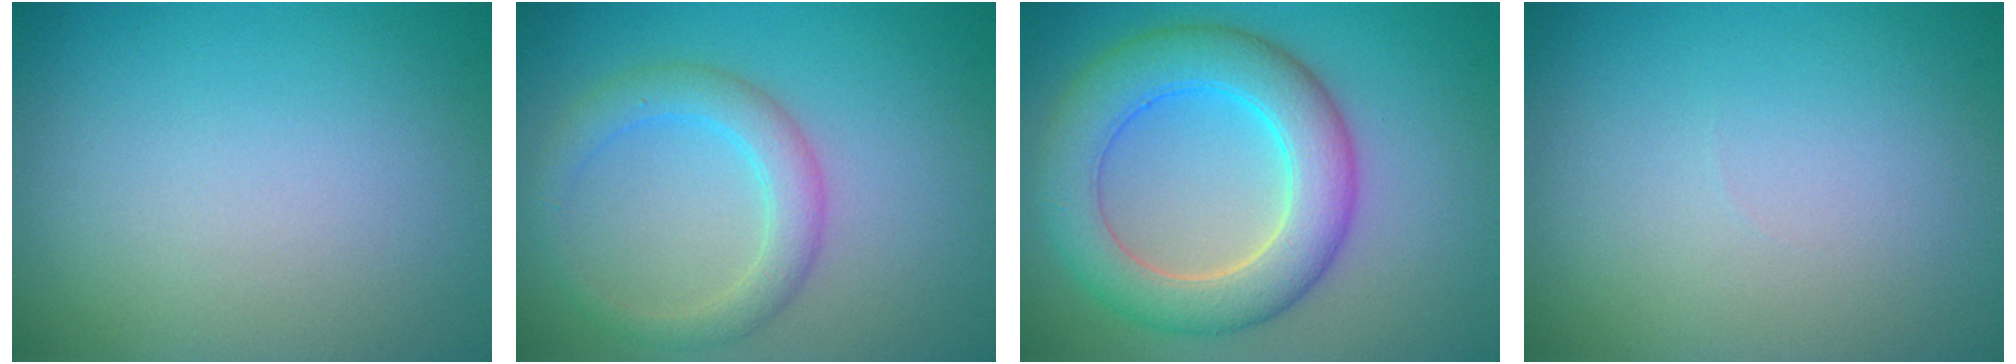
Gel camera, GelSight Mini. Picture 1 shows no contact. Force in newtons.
{"total": 3.2, "press": 3.2, "slide": 0.1}
{"total": 7.4, "press": 7.4, "slide": 0.2}
{"total": 0.0}